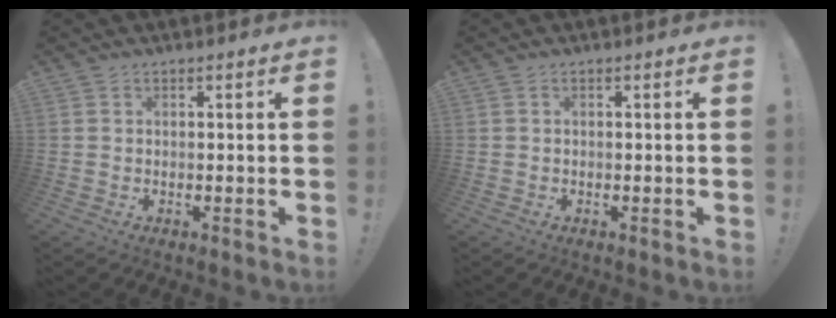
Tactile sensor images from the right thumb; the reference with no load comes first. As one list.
[{"total": 0.0}]